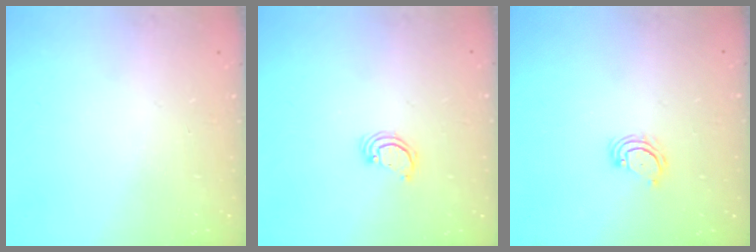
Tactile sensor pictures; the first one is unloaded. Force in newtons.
{"total": 2.6, "press": 2.6, "slide": 0.2}
{"total": 3.8, "press": 3.8, "slide": 0.5}